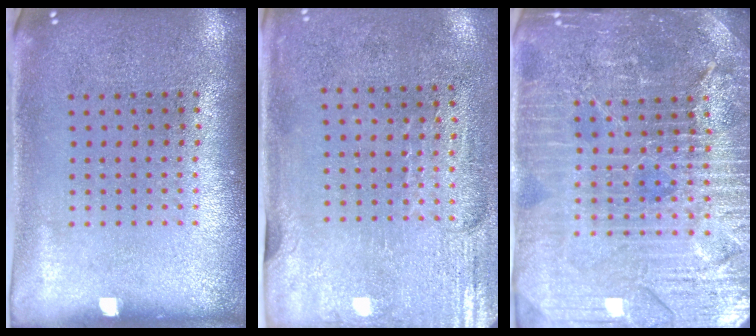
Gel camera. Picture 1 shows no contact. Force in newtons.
{"total": 2.9, "press": 2.5, "slide": 1.5}
{"total": 4.9, "press": 4.5, "slide": 1.8}